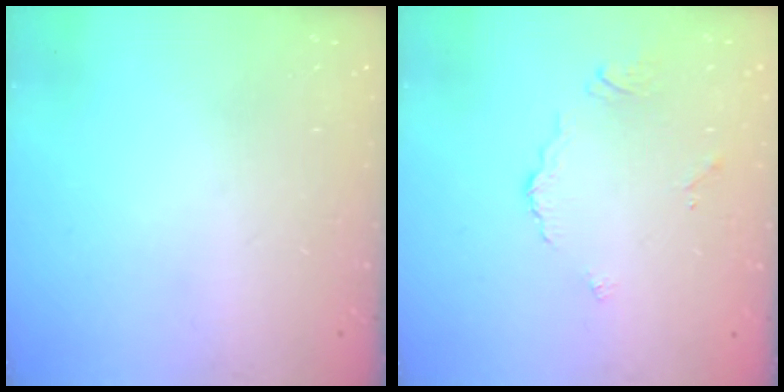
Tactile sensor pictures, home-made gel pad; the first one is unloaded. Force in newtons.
{"total": 3.4, "press": 3.4, "slide": 0.5}